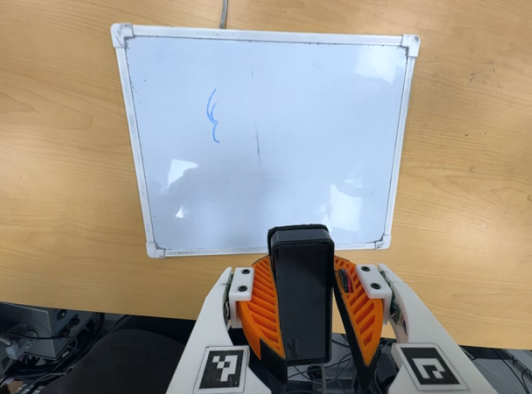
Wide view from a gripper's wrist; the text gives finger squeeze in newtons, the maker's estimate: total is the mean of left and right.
{"total": 9.4, "left": 9.8, "right": 9.0}